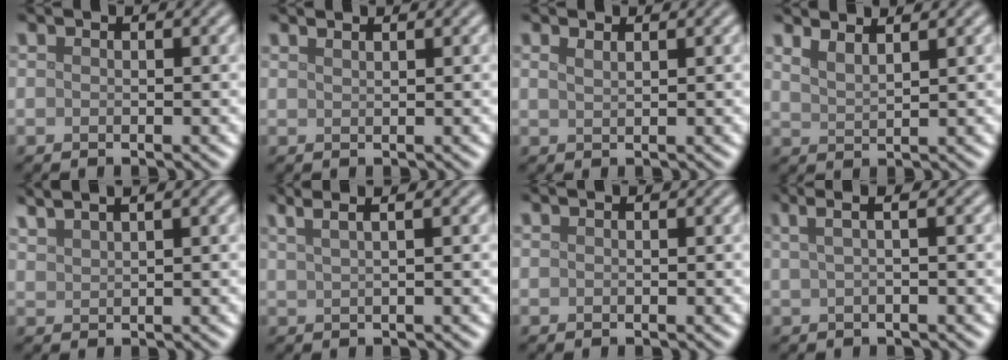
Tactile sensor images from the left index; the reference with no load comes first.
{"total": 1.8, "force": [1.4, 0.7, 0.9], "torque": [0.002, 0.000, 0.004]}
{"total": 1.2, "force": [0.8, 0.4, 0.7], "torque": [-0.010, 0.002, 0.011]}
{"total": 2.3, "force": [1.9, 0.6, 1.2], "torque": [-0.015, 0.006, 0.031]}
{"total": 4.2, "force": [3.2, 1.4, 2.4], "torque": [-0.020, 0.027, 0.027]}
{"total": 5.9, "force": [3.5, 2.5, 3.9], "torque": [-0.036, 0.041, 0.024]}
{"total": 0.0}
{"total": 3.7, "force": [1.5, 1.4, 3.1], "torque": [-0.035, 0.012, -0.003]}